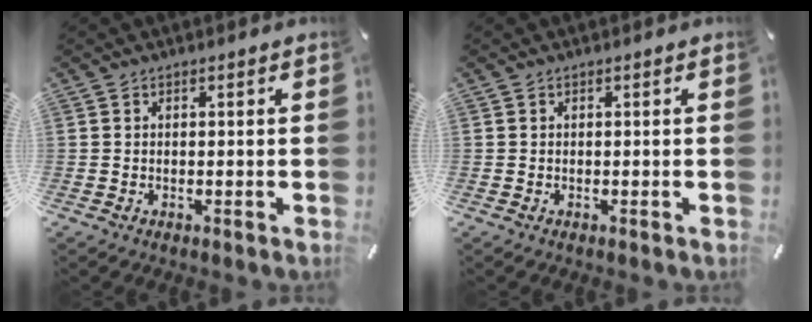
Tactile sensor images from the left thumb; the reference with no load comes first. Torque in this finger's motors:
{"motor_torque": [0.00, 0.00, -0.03, 0.00, 0.00]}